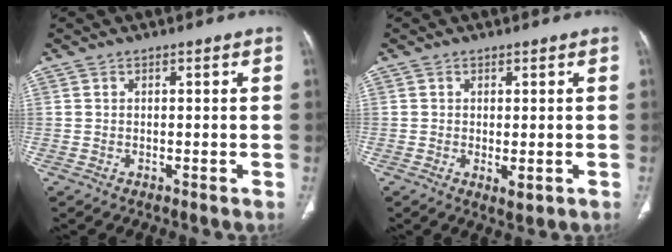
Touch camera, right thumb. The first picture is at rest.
{"total": 2.2, "force": [-0.5, 1.0, 2.0], "torque": [-0.033, -0.007, 0.000]}